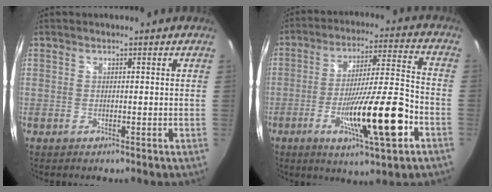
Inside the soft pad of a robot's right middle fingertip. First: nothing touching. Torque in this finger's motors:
{"motor_torque": [1.80, -0.34, 0.94, 0.21]}